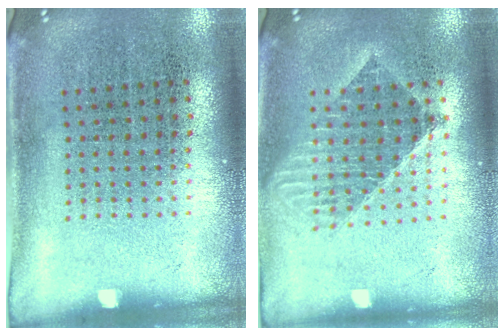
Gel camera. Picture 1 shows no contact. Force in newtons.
{"total": 1.5, "press": 1.3, "slide": 0.8}